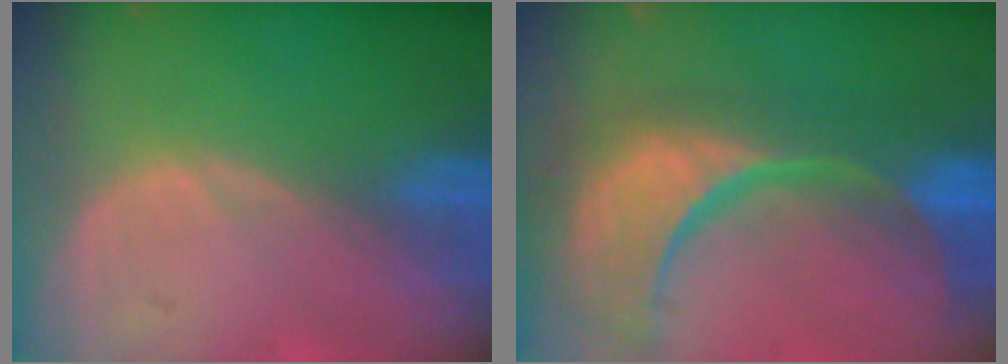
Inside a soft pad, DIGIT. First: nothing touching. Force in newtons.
{"total": 15.4, "press": 12.2, "slide": 9.5}